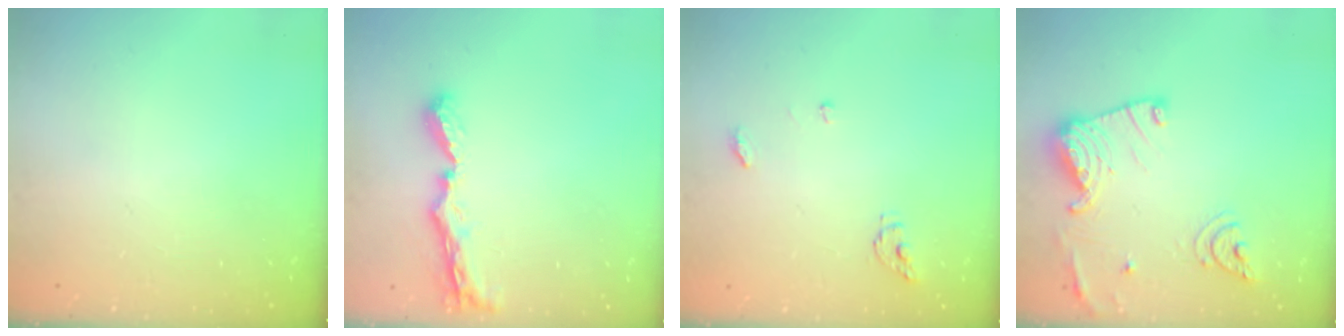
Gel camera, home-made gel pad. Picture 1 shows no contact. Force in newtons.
{"total": 8.6, "press": 8.5, "slide": 0.8}
{"total": 4.8, "press": 4.8, "slide": 0.4}
{"total": 17.0, "press": 16.9, "slide": 1.7}